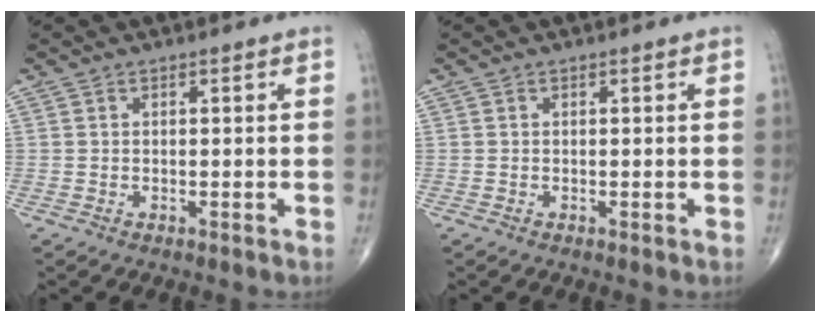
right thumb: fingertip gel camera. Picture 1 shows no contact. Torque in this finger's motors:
{"motor_torque": [-0.04, -0.05, -0.06, 0.01, 0.03]}